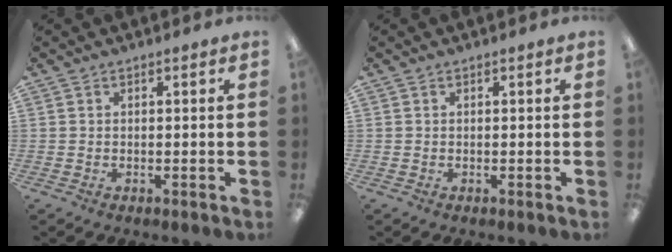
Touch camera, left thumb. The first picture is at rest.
{"total": 0.0}